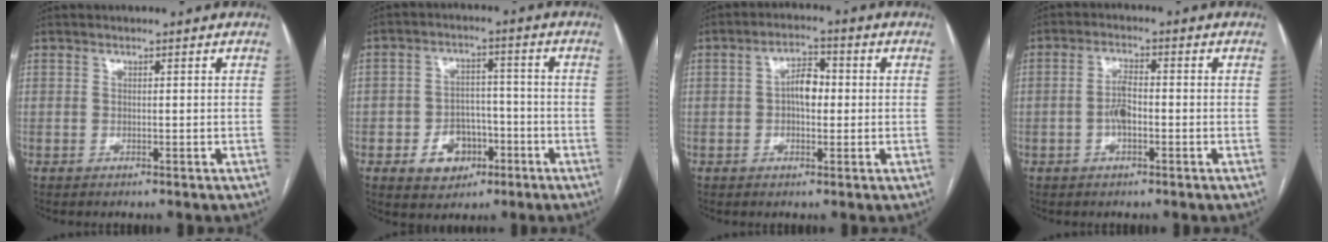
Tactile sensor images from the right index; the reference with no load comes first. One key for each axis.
{"total": 7.3, "fx": -3.0, "fy": 5.6, "fz": 3.6, "tx": -0.060, "ty": 0.016, "tz": -0.037}
{"total": 4.6, "fx": 0.0, "fy": 2.3, "fz": 4.0, "tx": -0.072, "ty": 0.014, "tz": -0.002}
{"total": 3.9, "fx": -0.9, "fy": 1.3, "fz": 3.5, "tx": -0.075, "ty": 0.006, "tz": -0.018}